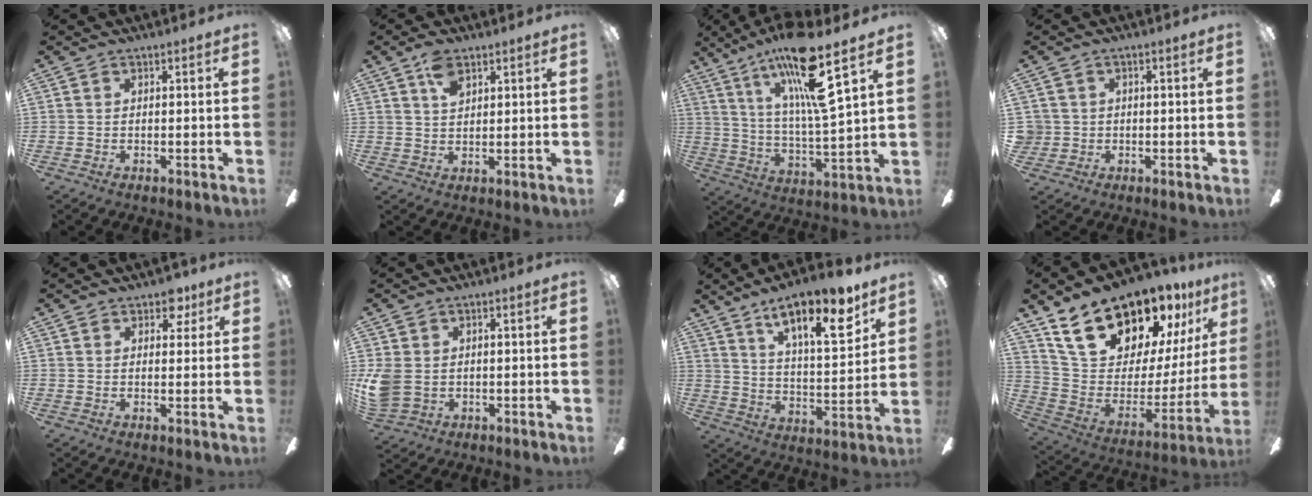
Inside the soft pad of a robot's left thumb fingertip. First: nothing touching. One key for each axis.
{"total": 5.3, "fx": 3.0, "fy": 2.8, "fz": 3.3, "tx": -0.057, "ty": -0.002, "tz": 0.052}
{"total": 19.8, "fx": 12.6, "fy": 3.2, "fz": 14.9, "tx": -0.275, "ty": -0.058, "tz": 0.193}
{"total": 2.6, "fx": 0.1, "fy": 2.6, "fz": 0.3, "tx": -0.010, "ty": 0.006, "tz": 0.003}
{"total": 4.6, "fx": 2.9, "fy": 2.8, "fz": 2.1, "tx": -0.016, "ty": -0.003, "tz": 0.047}
{"total": 6.4, "fx": 0.1, "fy": 5.0, "fz": 4.0, "tx": -0.104, "ty": 0.005, "tz": 0.004}
{"total": 18.0, "fx": 12.5, "fy": 5.7, "fz": 11.6, "tx": -0.177, "ty": -0.072, "tz": 0.202}
{"total": 23.1, "fx": 18.4, "fy": 9.7, "fz": 10.0, "tx": -0.176, "ty": -0.126, "tz": 0.338}